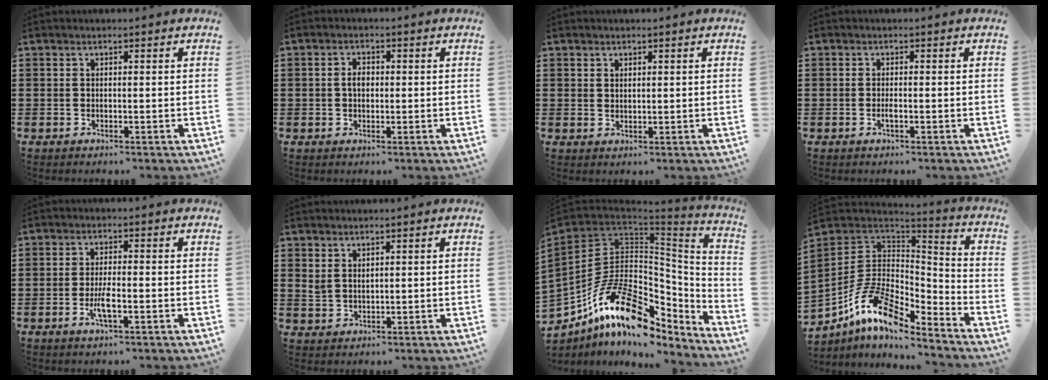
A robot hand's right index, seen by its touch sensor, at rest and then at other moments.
{"total": 2.0, "force": [0.1, 1.0, 1.7], "torque": [-0.033, 0.005, 0.000]}
{"total": 1.0, "force": [1.0, 0.2, 0.2], "torque": [-0.002, 0.002, 0.020]}
{"total": 1.1, "force": [-0.4, 0.1, 1.0], "torque": [-0.026, -0.008, -0.008]}
{"total": 3.6, "force": [-1.3, 0.6, 3.2], "torque": [-0.067, -0.006, -0.026]}
{"total": 0.8, "force": [0.2, 0.5, 0.6], "torque": [-0.012, 0.004, 0.003]}
{"total": 19.2, "force": [-7.8, 11.1, 13.5], "torque": [-0.278, 0.027, -0.131]}
{"total": 12.5, "force": [-7.0, 5.5, 8.8], "torque": [-0.191, 0.012, -0.136]}